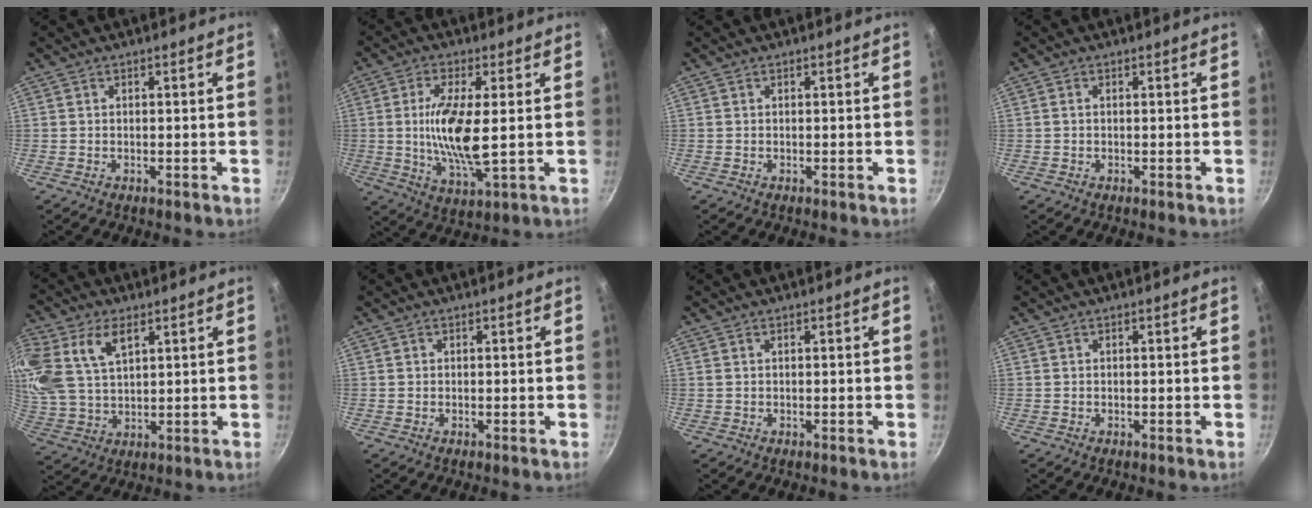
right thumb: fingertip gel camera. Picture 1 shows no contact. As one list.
[{"total": 12.0, "force": [0.6, 3.6, 11.4], "torque": [-0.228, -0.013, 0.012]}, {"total": 0.0}, {"total": 0.6, "force": [0.0, 0.4, 0.4], "torque": [-0.008, 0.004, 0.001]}, {"total": 14.8, "force": [6.3, 9.0, 9.8], "torque": [-0.215, -0.003, 0.131]}, {"total": 0.0}, {"total": 0.0}, {"total": 0.0}]